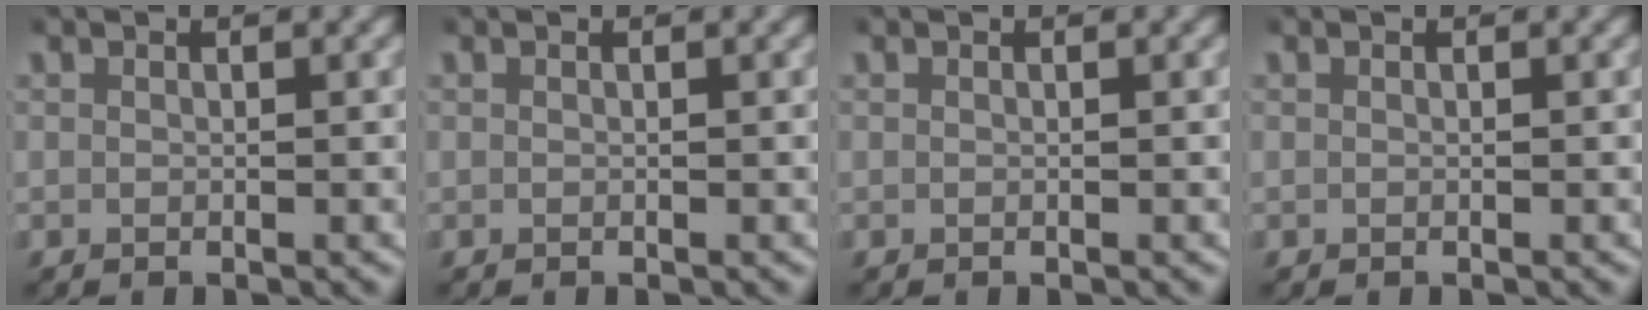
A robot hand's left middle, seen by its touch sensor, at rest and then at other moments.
{"total": 0.0}
{"total": 0.0}
{"total": 0.0}